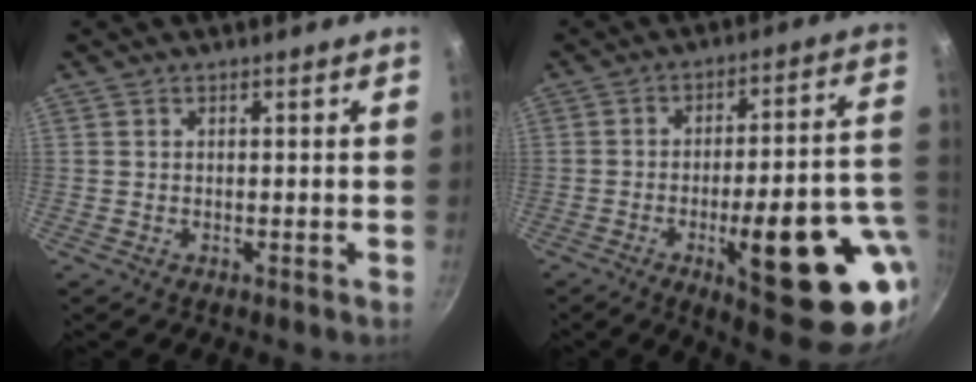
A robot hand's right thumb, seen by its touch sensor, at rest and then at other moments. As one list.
[{"total": 22.7, "force": [-5.6, 6.7, 20.9], "torque": [-0.249, 0.012, -0.068]}]